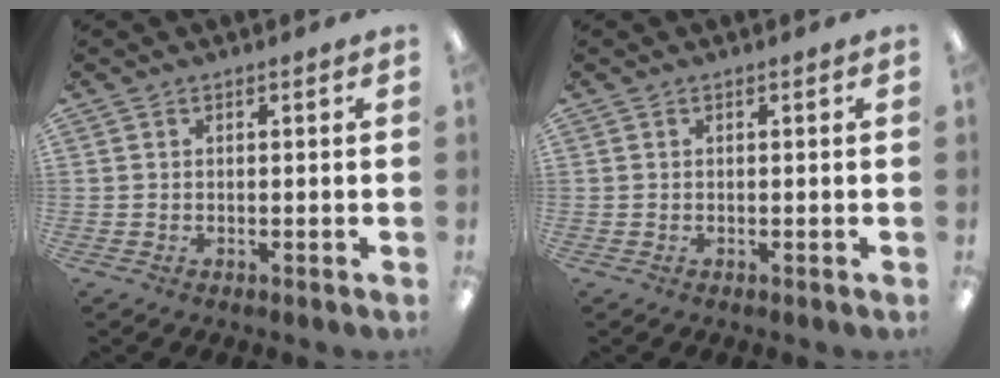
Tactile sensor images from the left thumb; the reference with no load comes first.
{"total": 0.0}